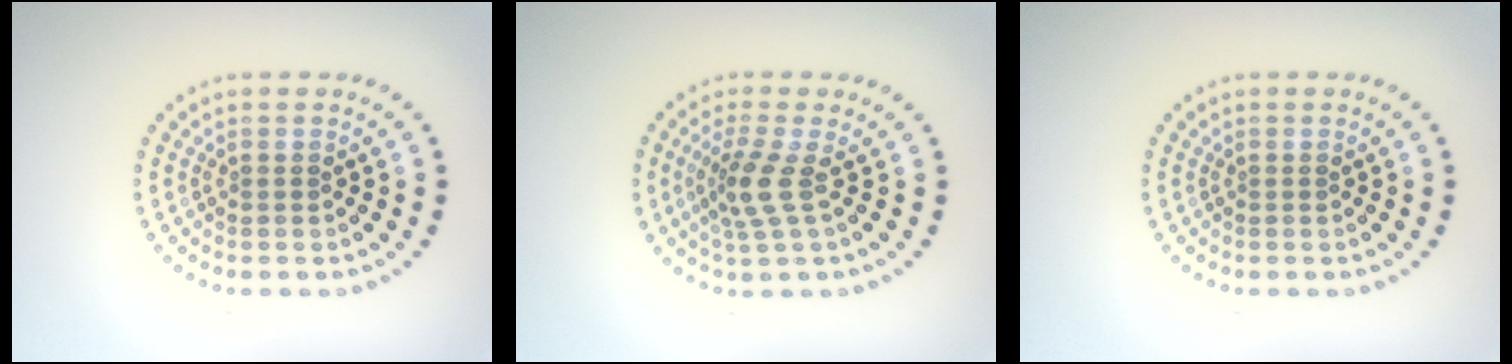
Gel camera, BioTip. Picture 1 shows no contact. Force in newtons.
{"total": 2.9, "press": 2.1, "slide": 2.0}
{"total": 0.0}